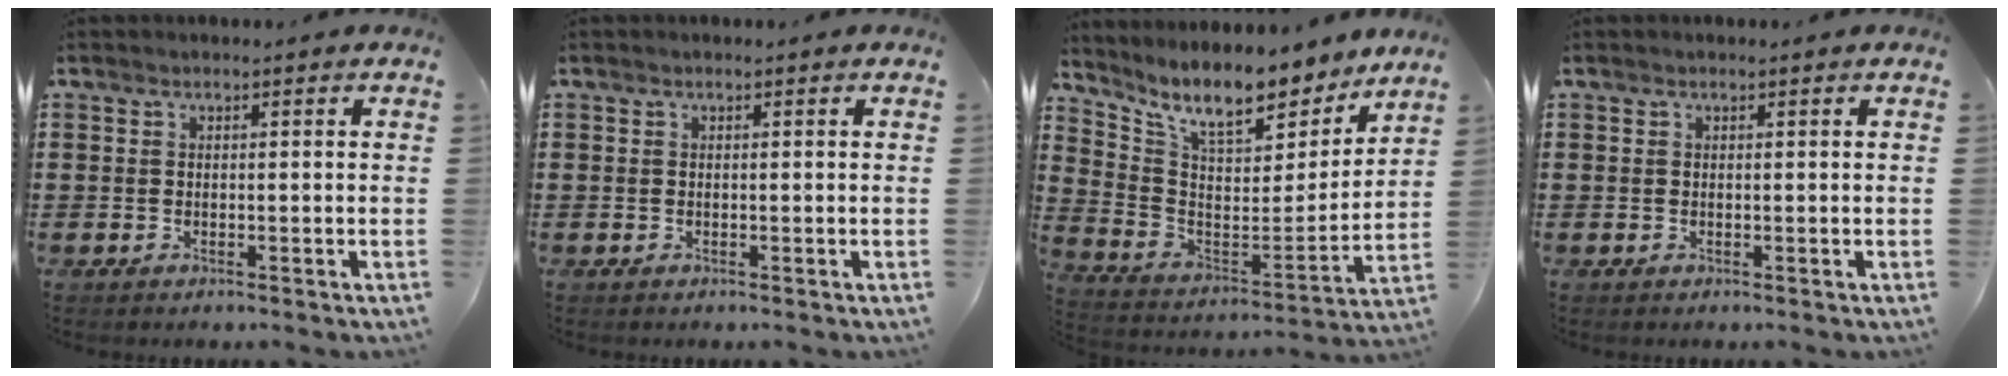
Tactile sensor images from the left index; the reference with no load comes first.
{"total": 0.0}
{"total": 11.1, "force": [9.2, 2.5, 5.5], "torque": [-0.131, -0.065, 0.157]}
{"total": 0.0}